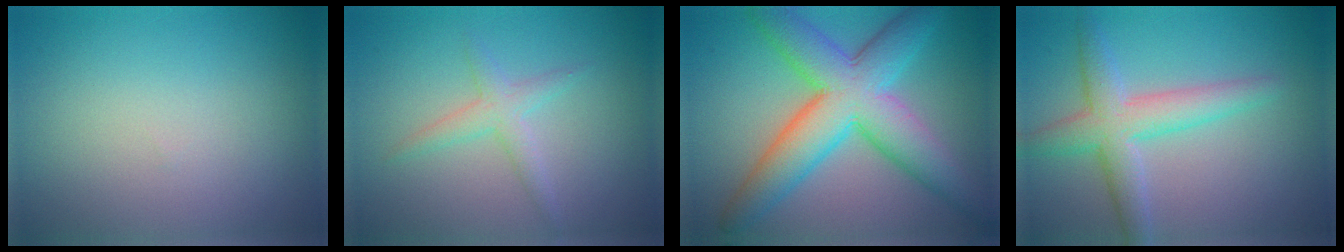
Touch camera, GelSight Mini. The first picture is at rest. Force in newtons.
{"total": 2.0, "press": 2.0, "slide": 0.1}
{"total": 9.5, "press": 9.5, "slide": 0.2}
{"total": 4.4, "press": 4.4, "slide": 0.0}